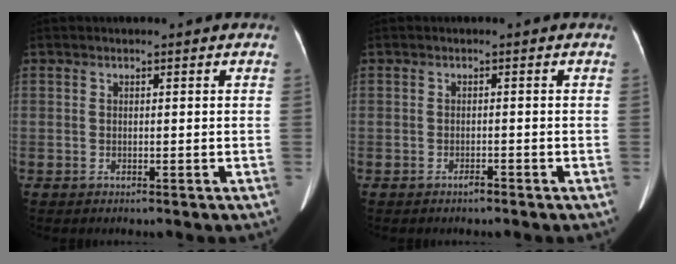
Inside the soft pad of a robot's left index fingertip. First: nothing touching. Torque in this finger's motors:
{"motor_torque": [0.18, 0.15, 0.01, 0.02]}